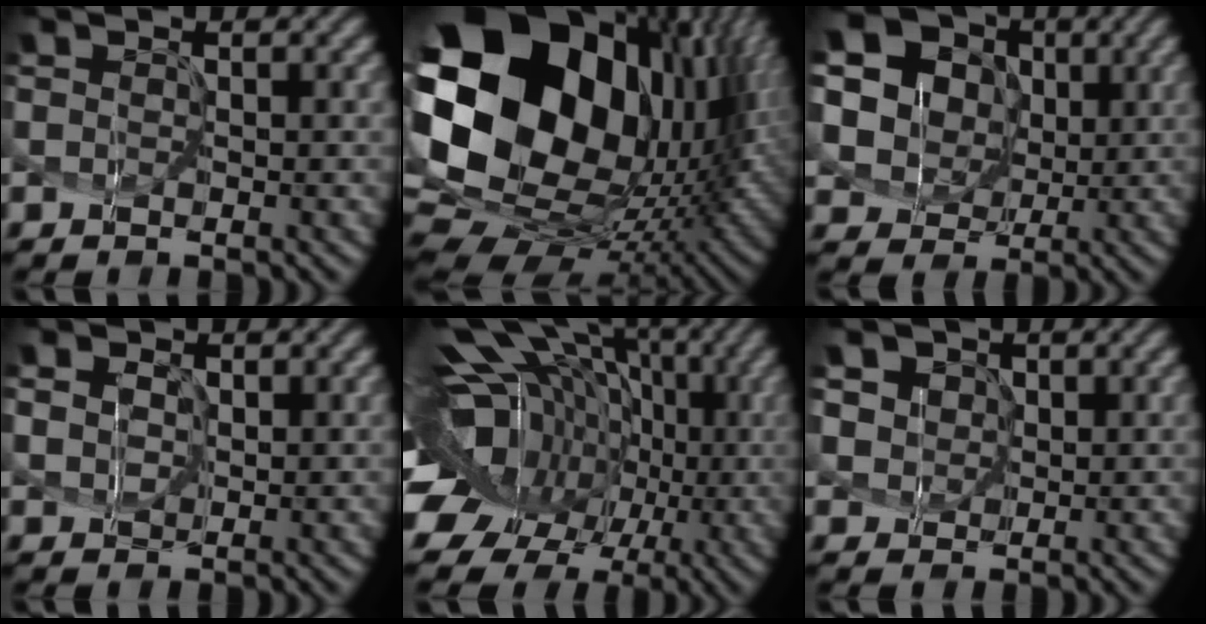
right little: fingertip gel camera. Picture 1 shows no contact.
{"total": 22.0, "force": [5.2, 15.0, 15.2], "torque": [-0.313, -0.020, 0.130]}
{"total": 18.7, "force": [6.5, 16.2, 6.8], "torque": [-0.208, 0.043, 0.099]}
{"total": 4.3, "force": [1.9, 3.3, 2.1], "torque": [-0.033, 0.032, 0.009]}
{"total": 18.1, "force": [0.1, 14.3, 11.1], "torque": [-0.201, 0.025, -0.012]}
{"total": 7.3, "force": [3.9, 5.3, 3.1], "torque": [-0.058, 0.025, 0.041]}